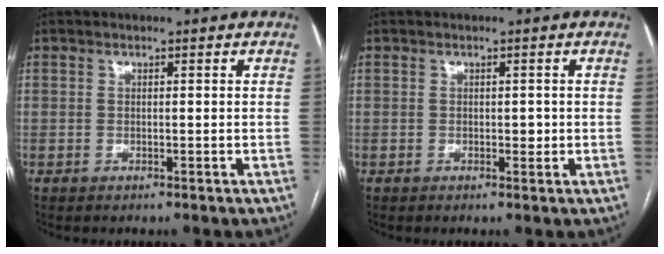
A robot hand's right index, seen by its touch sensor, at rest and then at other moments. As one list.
[{"total": 1.2, "force": [-0.1, 0.8, 0.9], "torque": [-0.010, 0.001, 0.000]}]